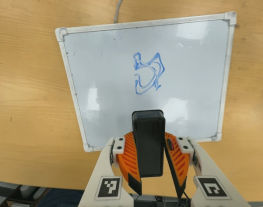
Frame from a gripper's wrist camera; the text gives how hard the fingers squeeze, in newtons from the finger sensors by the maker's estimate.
{"total": 9.5, "left": 9.6, "right": 9.3}